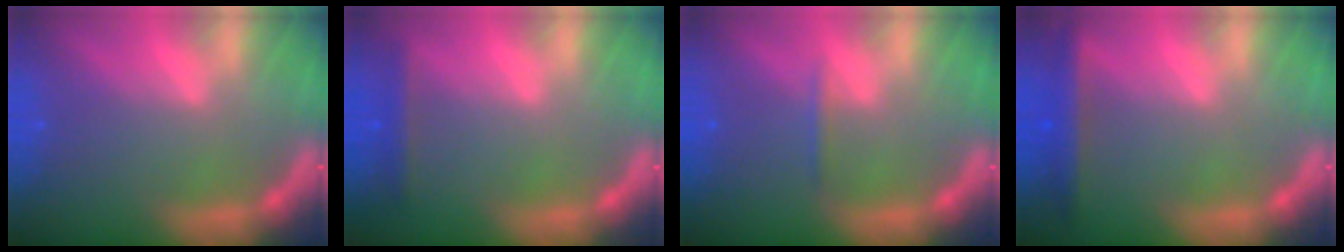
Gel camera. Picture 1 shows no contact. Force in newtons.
{"total": 1.9}
{"total": 0.9}
{"total": 3.5}